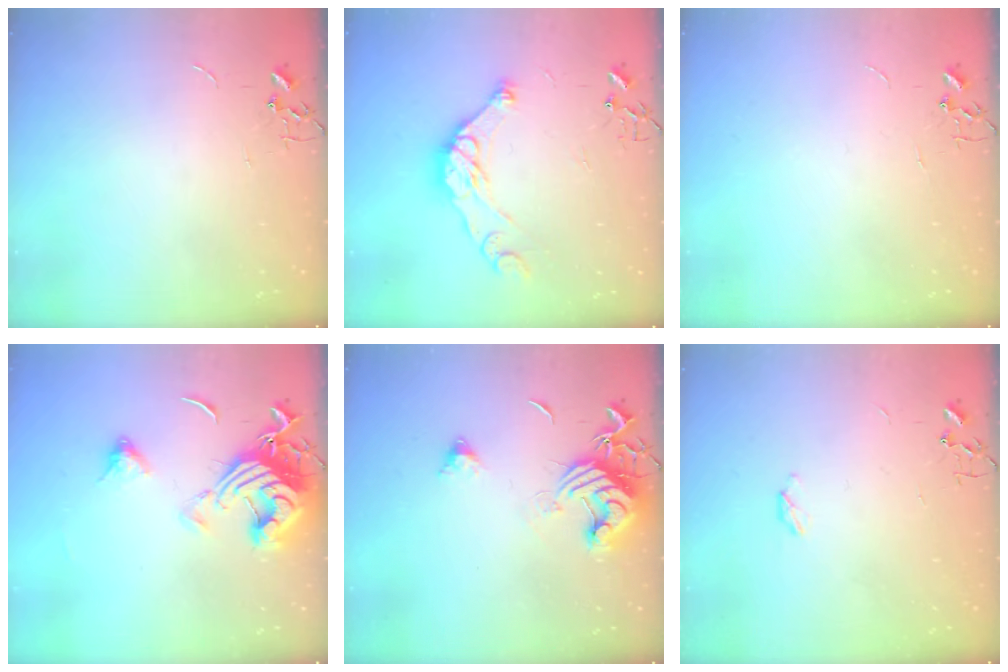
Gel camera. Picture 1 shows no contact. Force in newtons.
{"total": 12.7, "press": 12.7, "slide": 0.0}
{"total": 0.0}
{"total": 15.9, "press": 15.8, "slide": 1.7}
{"total": 12.4, "press": 12.2, "slide": 1.7}
{"total": 2.9, "press": 2.9, "slide": 0.5}